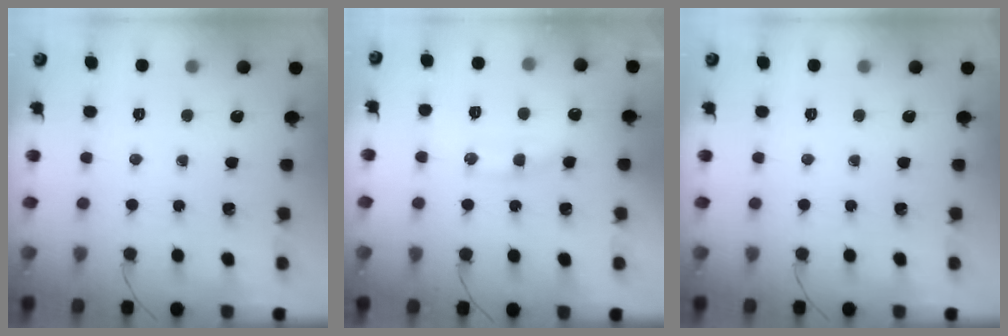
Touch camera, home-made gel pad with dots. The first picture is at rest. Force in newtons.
{"total": 13.5, "press": 13.5, "slide": 0.9}
{"total": 0.0}